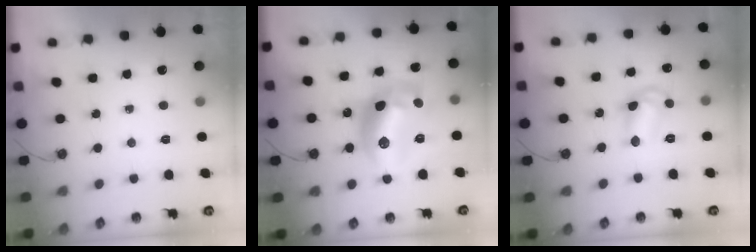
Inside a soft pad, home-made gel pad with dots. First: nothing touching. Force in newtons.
{"total": 16.1, "press": 16.0, "slide": 1.0}
{"total": 11.0, "press": 11.0, "slide": 0.9}